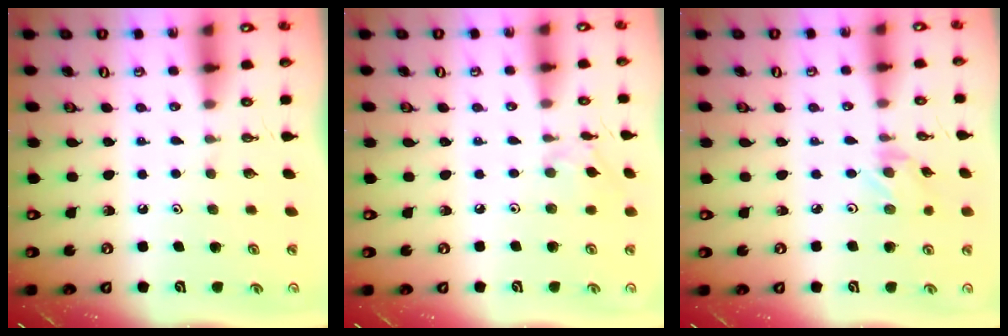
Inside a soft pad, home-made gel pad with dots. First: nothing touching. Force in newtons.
{"total": 4.5, "press": 4.5, "slide": 0.4}
{"total": 1.2, "press": 1.2, "slide": 0.3}